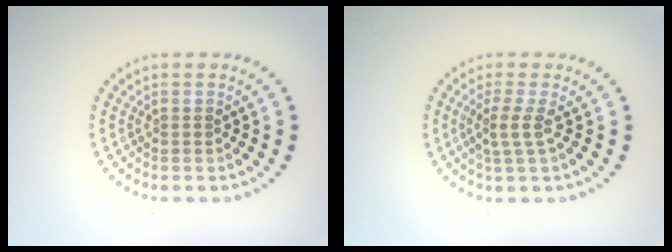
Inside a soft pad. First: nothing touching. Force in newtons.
{"total": 2.2, "press": 1.6, "slide": 1.5}